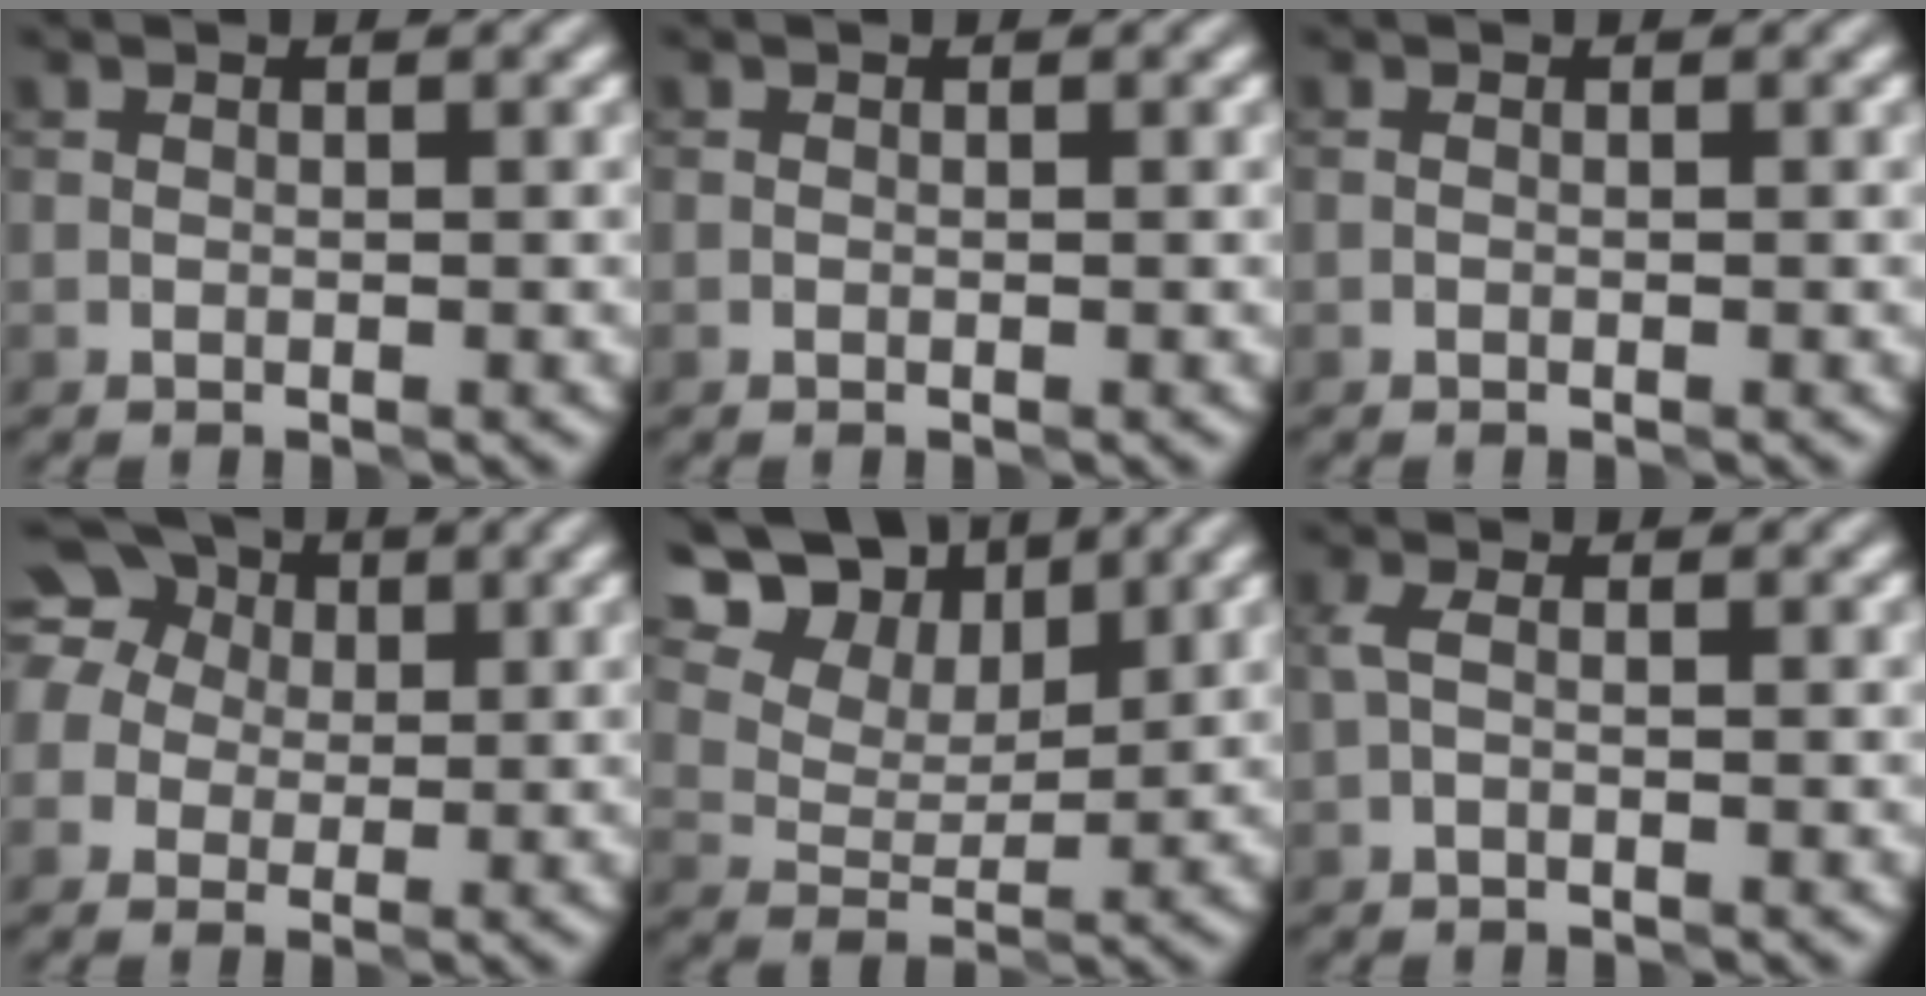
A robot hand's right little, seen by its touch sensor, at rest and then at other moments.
{"total": 0.0}
{"total": 0.0}
{"total": 9.9, "force": [3.4, 8.2, 4.3], "torque": [-0.097, 0.054, 0.032]}
{"total": 14.5, "force": [9.3, 8.7, 7.0], "torque": [-0.145, 0.037, 0.170]}
{"total": 1.2, "force": [-0.2, 0.5, 1.0], "torque": [-0.024, 0.005, -0.006]}